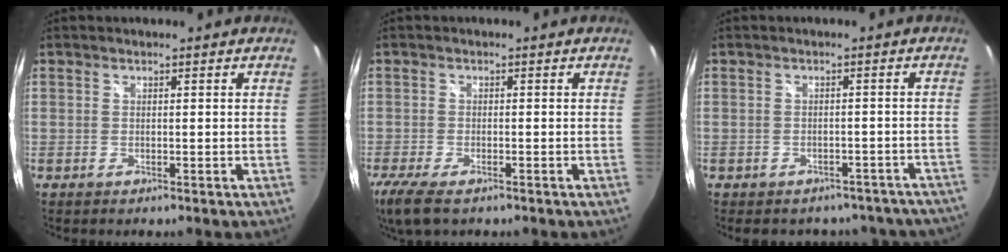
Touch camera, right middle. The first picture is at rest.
{"total": 7.5, "force": [-5.2, 2.4, 4.8], "torque": [-0.116, -0.033, -0.098]}
{"total": 12.3, "force": [-10.5, 5.7, 3.0], "torque": [-0.052, 0.011, -0.104]}